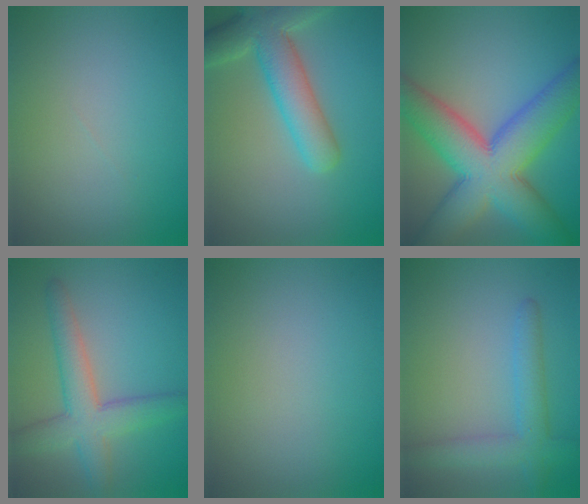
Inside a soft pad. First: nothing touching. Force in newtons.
{"total": 7.2, "press": 7.1, "slide": 0.7}
{"total": 11.9, "press": 11.9, "slide": 0.6}
{"total": 5.5, "press": 5.5, "slide": 0.3}
{"total": 0.0}
{"total": 3.6, "press": 3.6, "slide": 0.1}